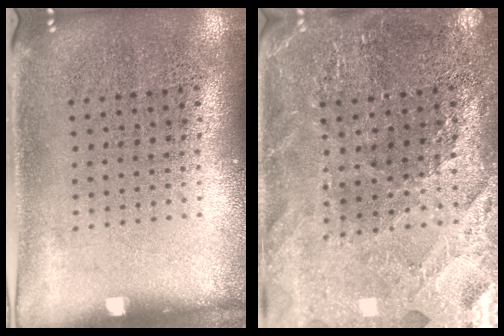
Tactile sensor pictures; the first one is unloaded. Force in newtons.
{"total": 2.7, "press": 2.6, "slide": 0.4}